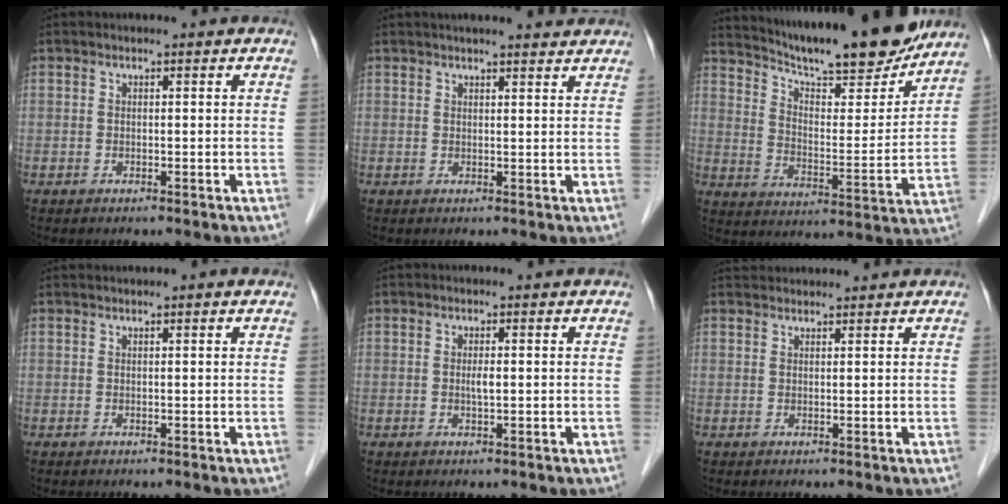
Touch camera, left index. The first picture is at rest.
{"total": 9.3, "force": [8.4, 1.4, 3.8], "torque": [-0.047, 0.017, 0.094]}
{"total": 21.1, "force": [18.8, 2.7, 9.2], "torque": [-0.148, -0.020, 0.269]}
{"total": 1.7, "force": [1.4, 0.1, 0.9], "torque": [-0.011, 0.020, 0.022]}
{"total": 1.2, "force": [0.0, 0.2, 1.2], "torque": [-0.023, -0.003, -0.001]}
{"total": 4.1, "force": [4.0, 0.5, 0.4], "torque": [-0.010, 0.035, 0.062]}